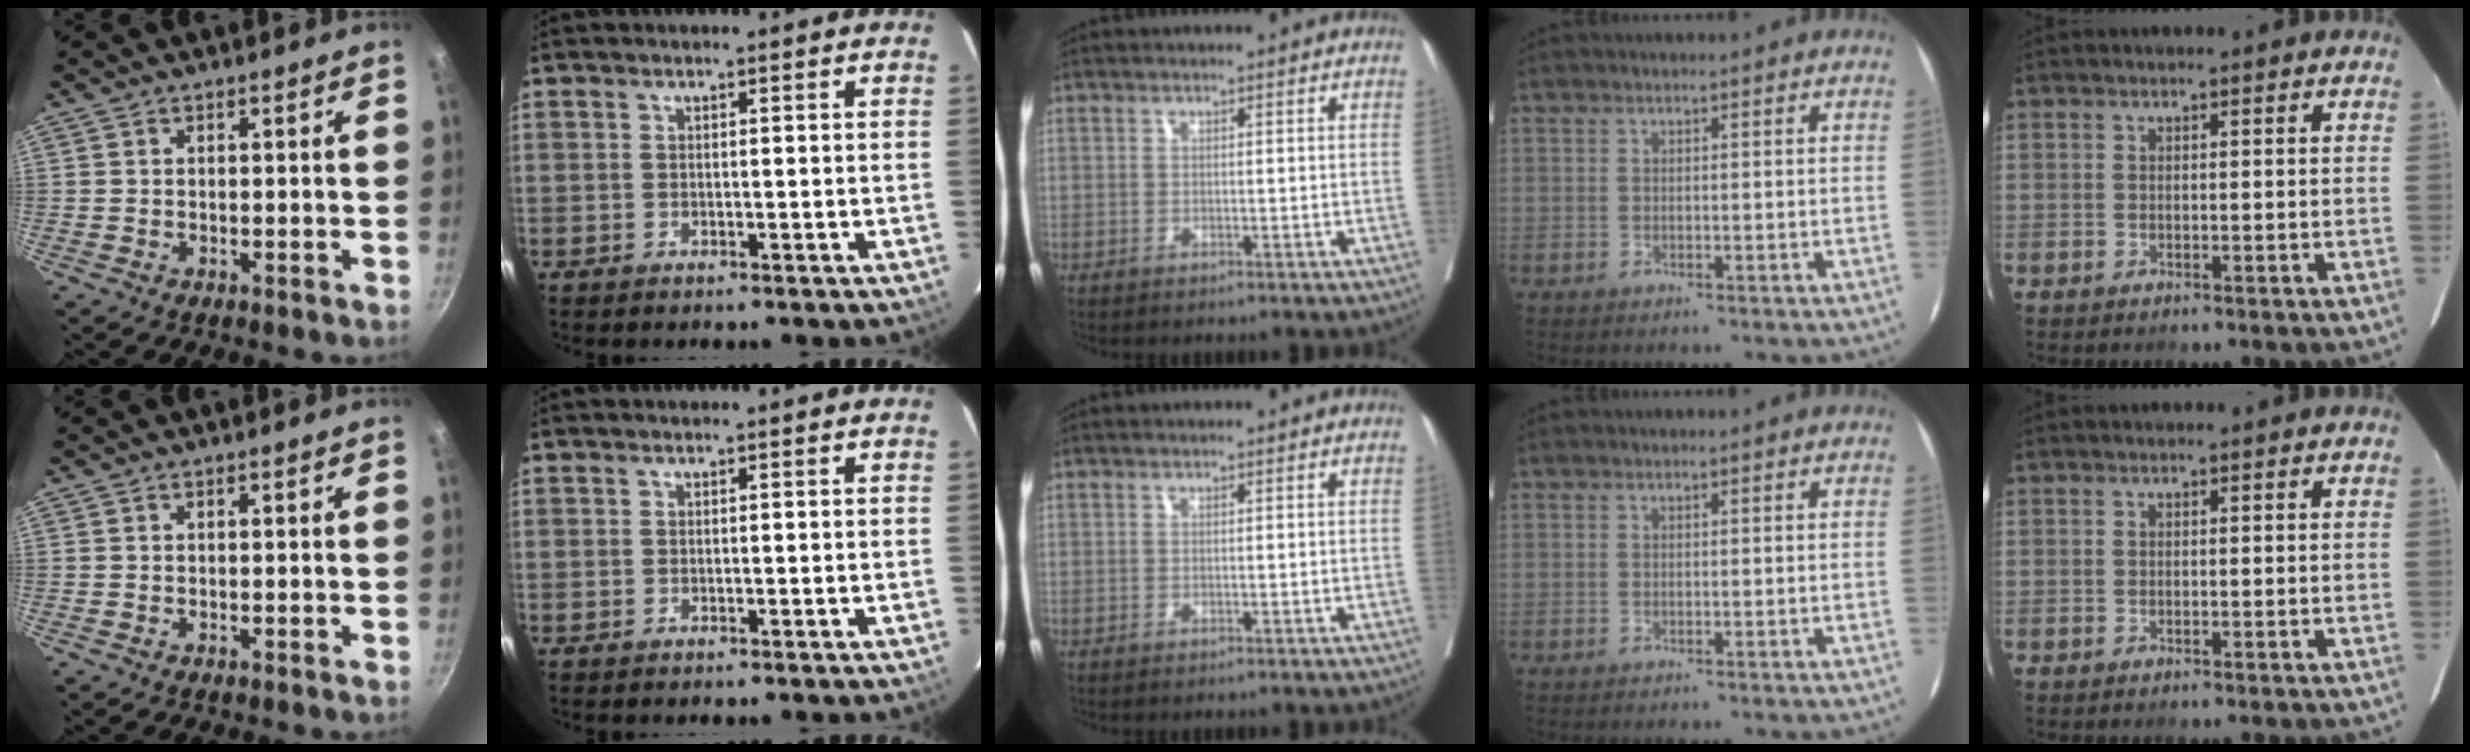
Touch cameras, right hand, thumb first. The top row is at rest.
{}